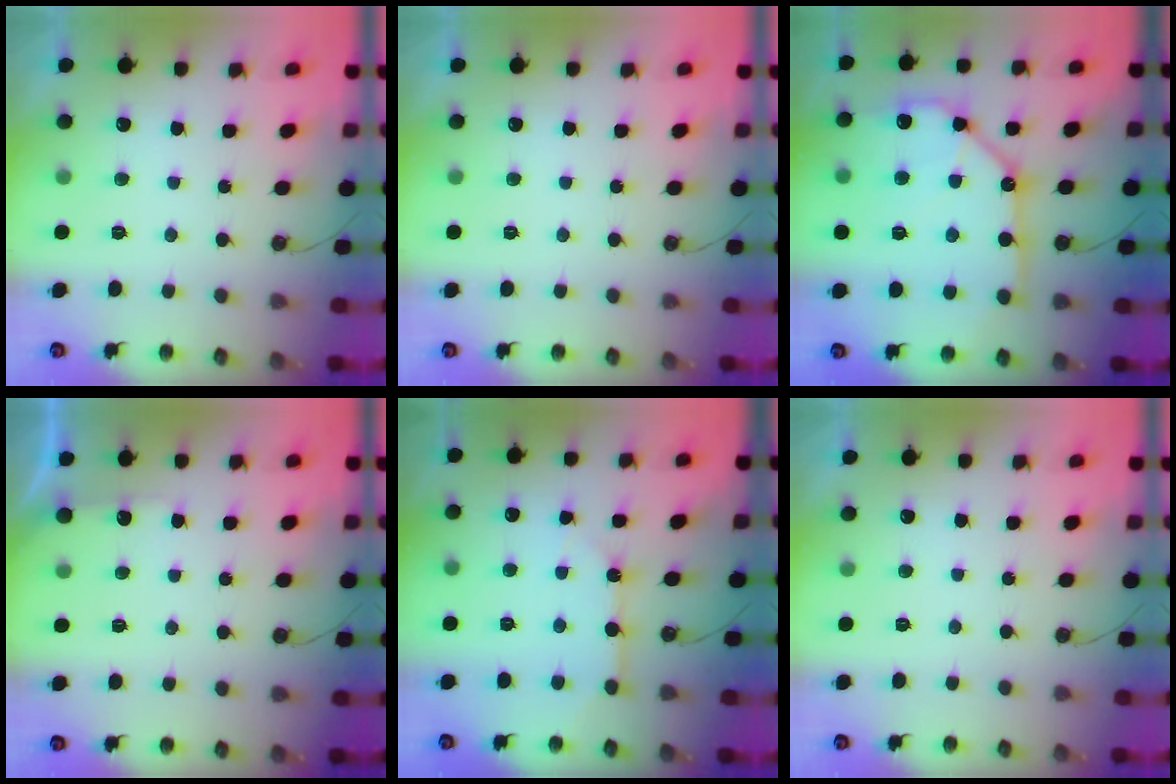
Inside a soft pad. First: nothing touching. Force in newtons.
{"total": 0.0}
{"total": 16.8, "press": 16.6, "slide": 2.1}
{"total": 3.2, "press": 3.2, "slide": 0.5}
{"total": 5.3, "press": 5.2, "slide": 0.4}
{"total": 0.0}